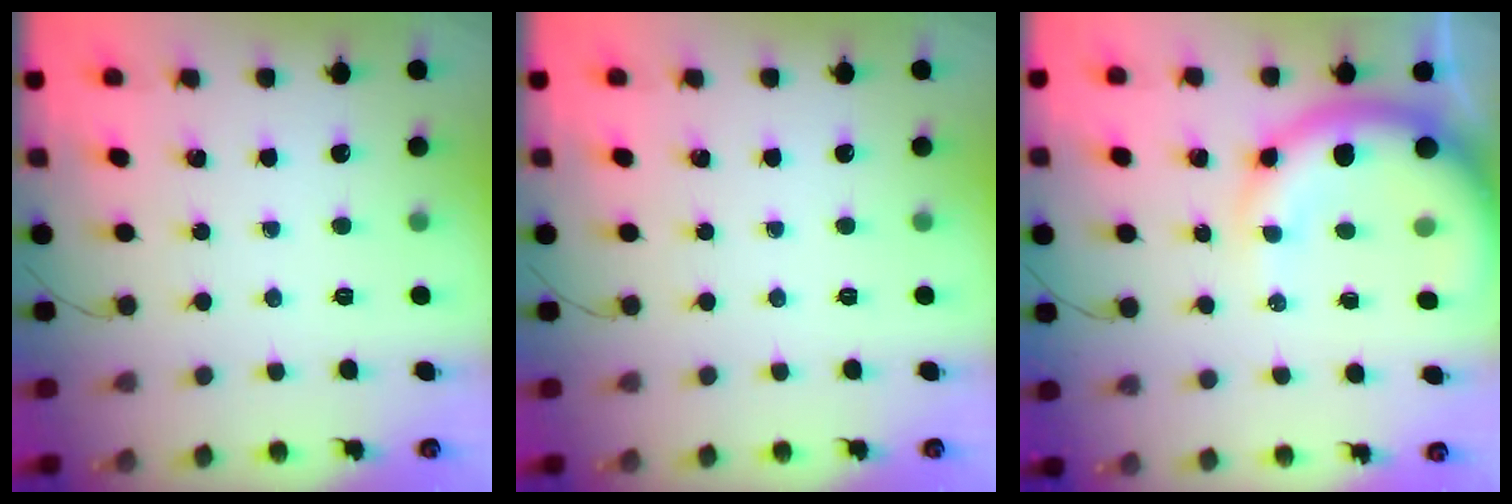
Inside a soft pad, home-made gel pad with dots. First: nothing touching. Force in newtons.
{"total": 0.0}
{"total": 15.0, "press": 14.6, "slide": 3.8}